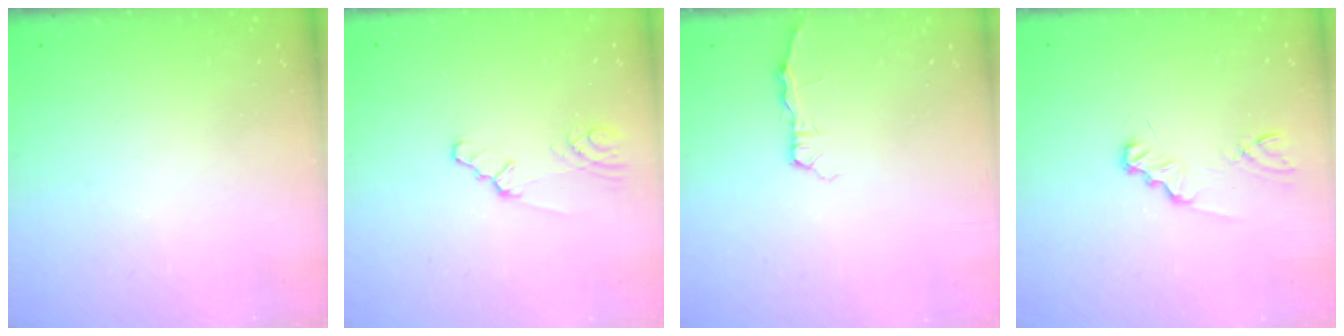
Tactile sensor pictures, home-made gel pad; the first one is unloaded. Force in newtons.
{"total": 2.2, "press": 2.2, "slide": 0.4}
{"total": 2.6, "press": 2.6, "slide": 0.3}
{"total": 1.9, "press": 1.9, "slide": 0.2}